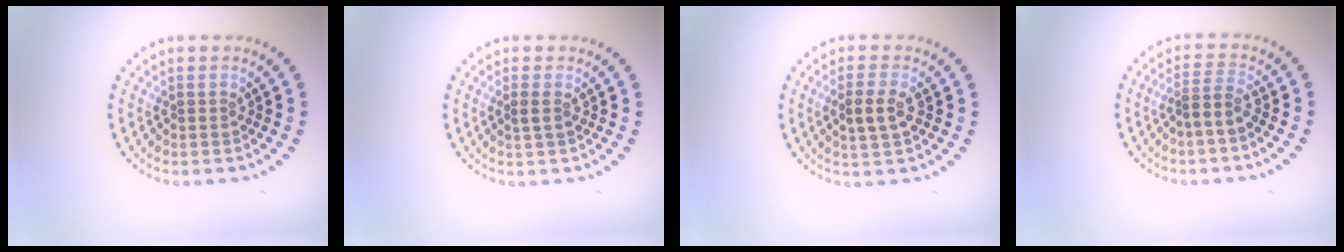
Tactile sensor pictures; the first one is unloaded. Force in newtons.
{"total": 1.0, "press": 0.9, "slide": 0.3}
{"total": 2.6, "press": 2.5, "slide": 0.5}
{"total": 1.9, "press": 1.4, "slide": 1.4}